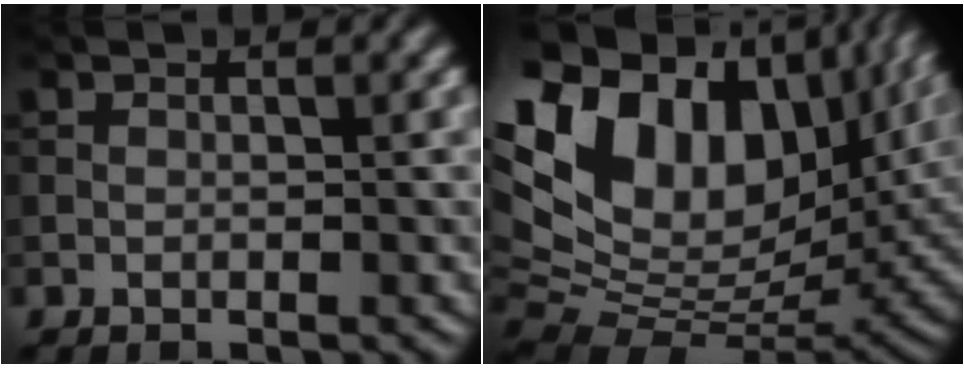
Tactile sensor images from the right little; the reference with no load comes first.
{"total": 19.6, "force": [7.7, 11.9, 13.6], "torque": [-0.266, 0.049, 0.134]}